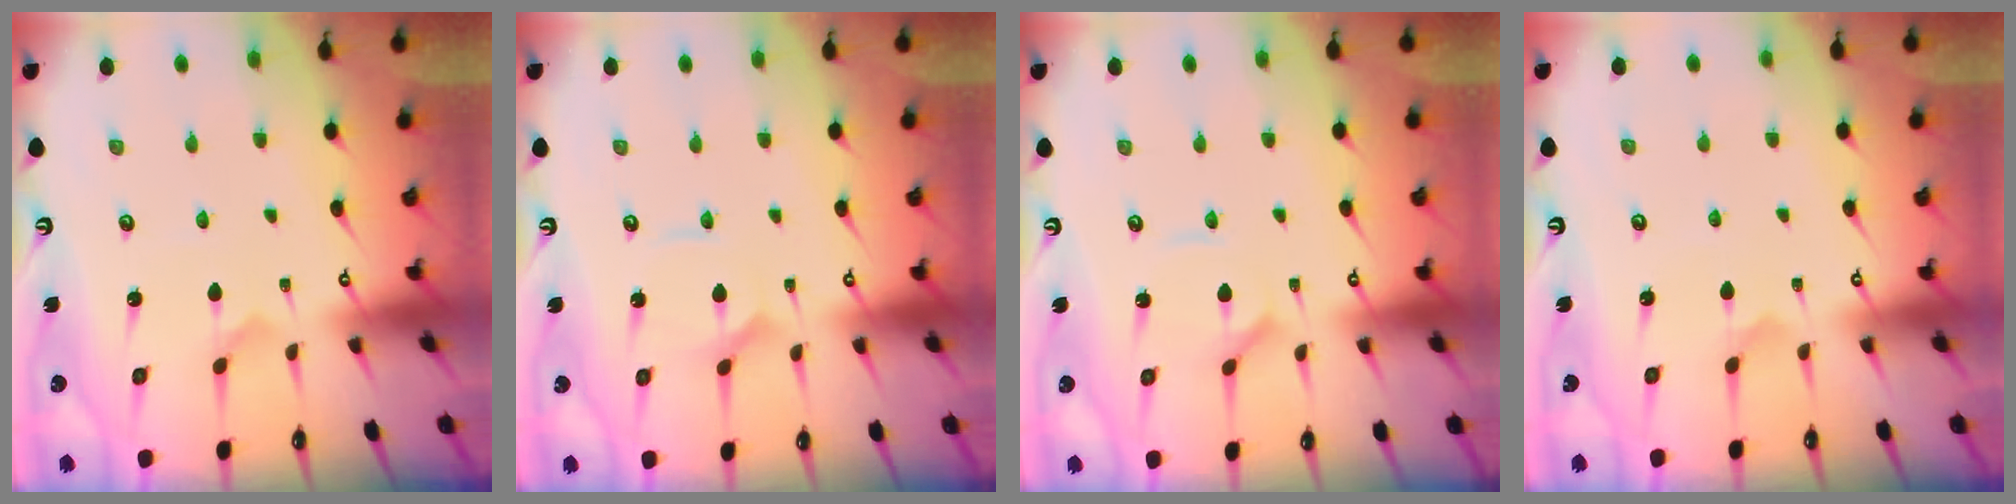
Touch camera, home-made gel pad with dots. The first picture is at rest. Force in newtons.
{"total": 2.4, "press": 2.4, "slide": 0.2}
{"total": 1.5, "press": 1.4, "slide": 0.3}
{"total": 2.3, "press": 2.3, "slide": 0.2}